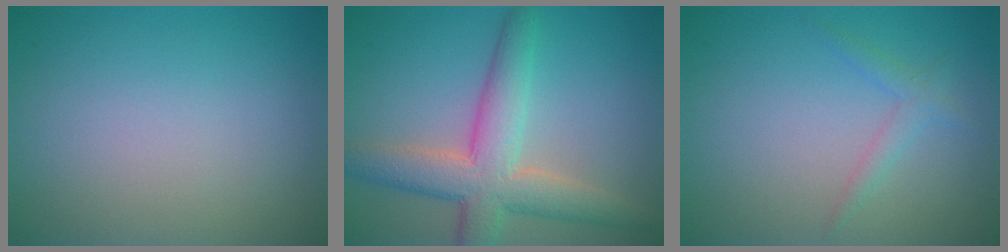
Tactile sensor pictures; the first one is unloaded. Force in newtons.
{"total": 6.4, "press": 6.4, "slide": 0.6}
{"total": 1.4, "press": 1.4, "slide": 0.1}